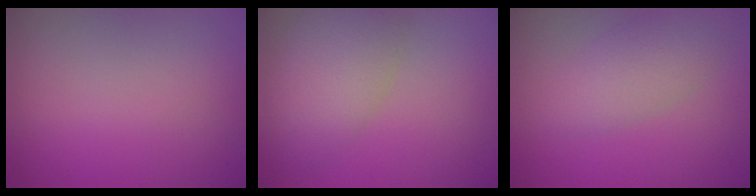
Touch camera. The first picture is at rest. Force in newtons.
{"total": 5.0, "press": 5.0, "slide": 0.3}
{"total": 3.4, "press": 3.4, "slide": 0.1}